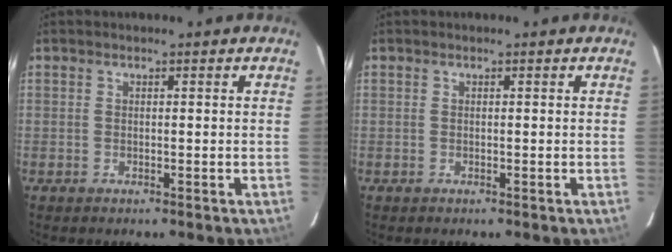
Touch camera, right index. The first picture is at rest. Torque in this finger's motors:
{"motor_torque": [0.00, 0.00, 0.00, 0.01]}